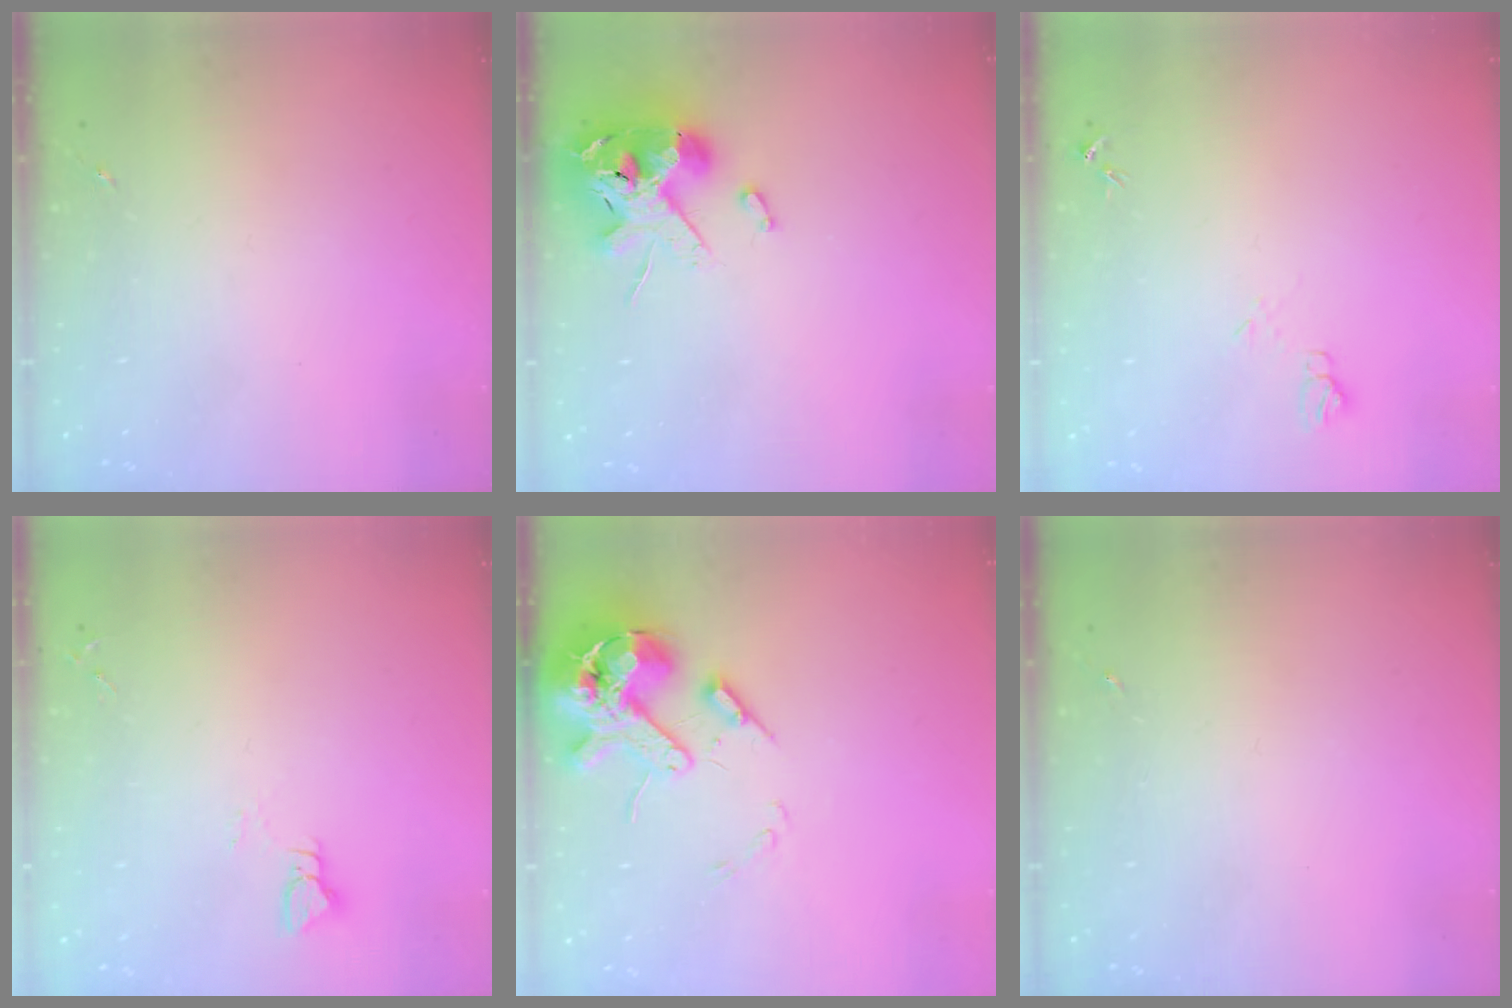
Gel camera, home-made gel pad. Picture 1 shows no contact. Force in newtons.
{"total": 14.4, "press": 14.3, "slide": 2.2}
{"total": 6.3, "press": 6.3, "slide": 0.7}
{"total": 2.9, "press": 2.9, "slide": 0.3}
{"total": 15.3, "press": 15.1, "slide": 2.6}
{"total": 0.0}